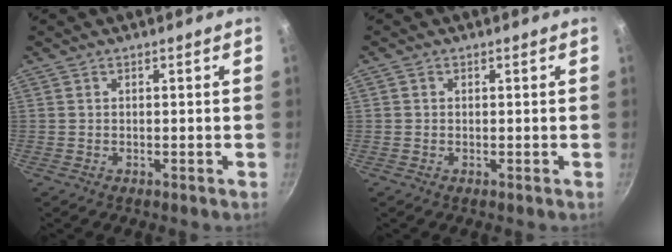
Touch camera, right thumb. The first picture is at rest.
{"total": 0.5, "force": [0.2, 0.5, 0.1], "torque": [-0.002, 0.003, 0.002]}